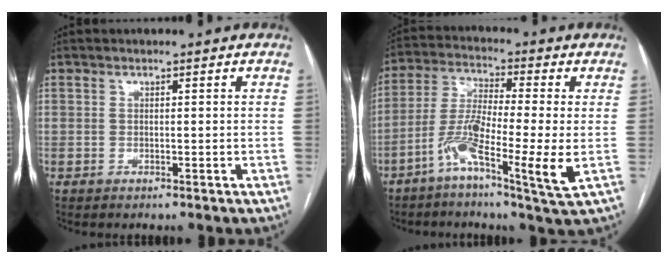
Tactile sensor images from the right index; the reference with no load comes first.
{"total": 11.2, "force": [-4.0, 0.1, 10.5], "torque": [-0.209, -0.007, -0.082]}